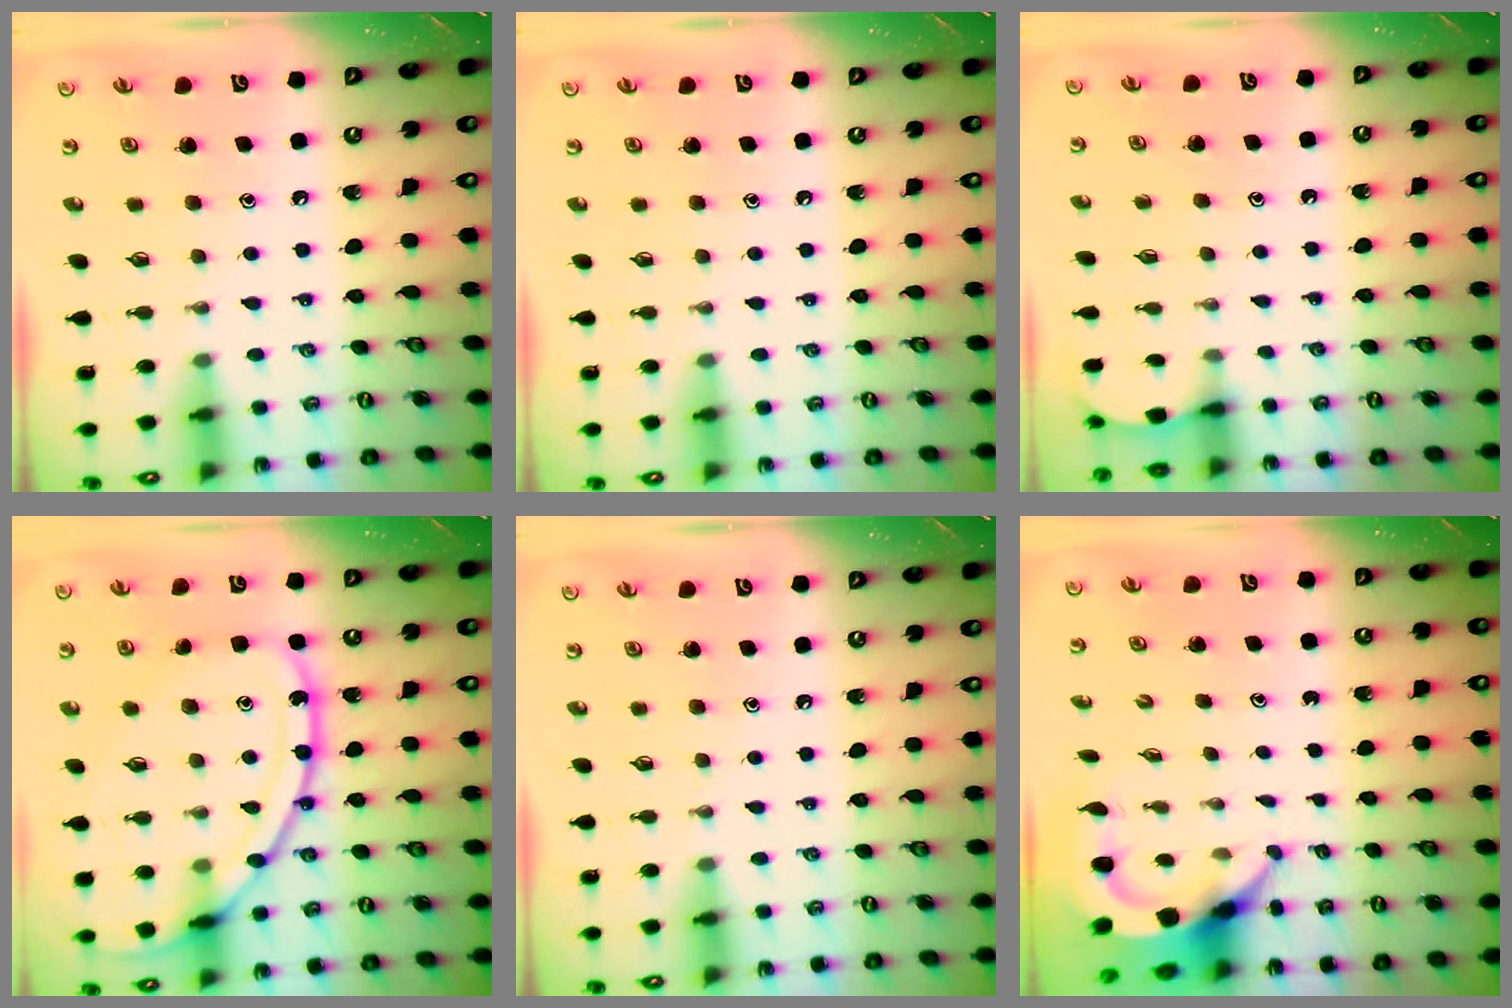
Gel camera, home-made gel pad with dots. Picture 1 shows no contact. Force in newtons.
{"total": 0.0}
{"total": 1.3, "press": 1.3, "slide": 0.1}
{"total": 16.3, "press": 16.2, "slide": 1.0}
{"total": 0.0}
{"total": 5.2, "press": 5.1, "slide": 0.7}